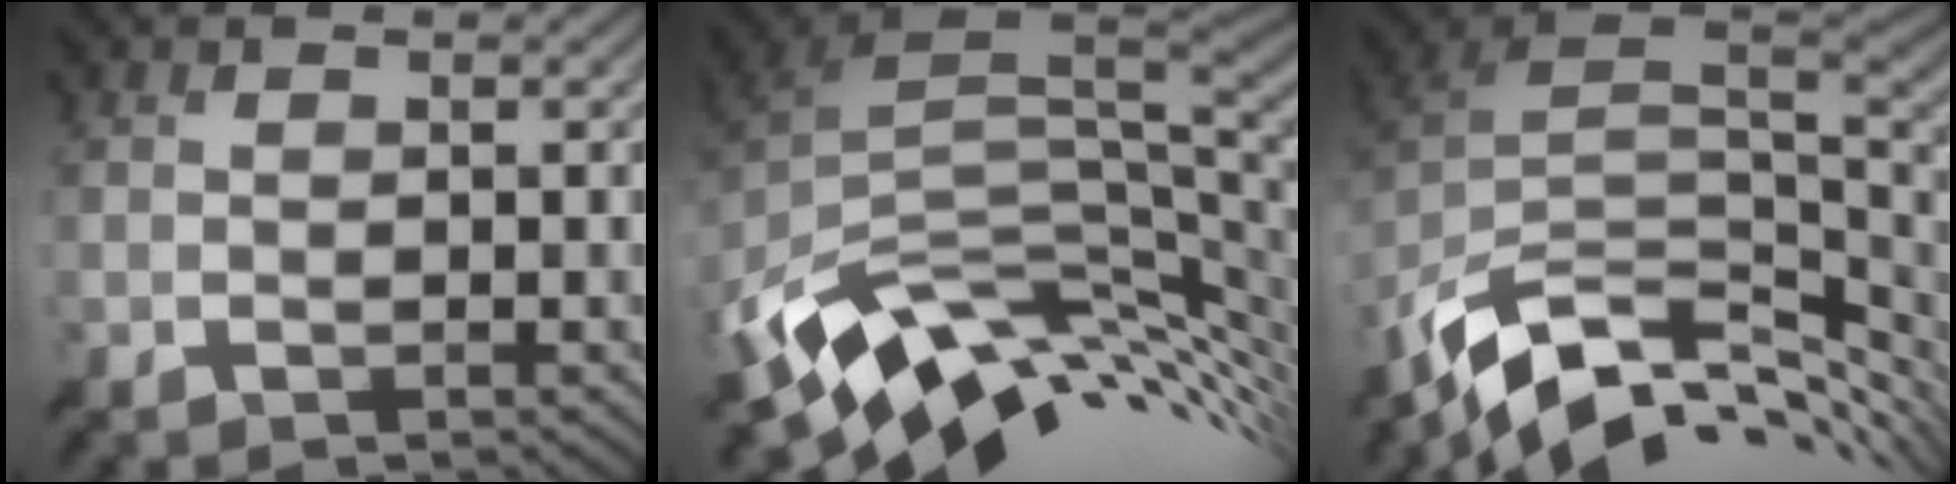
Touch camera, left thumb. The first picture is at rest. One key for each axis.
{"total": 14.5, "fx": -3.4, "fy": 8.9, "fz": 10.9, "tx": -0.238, "ty": -0.022, "tz": -0.049}
{"total": 12.8, "fx": -6.3, "fy": 7.1, "fz": 8.6, "tx": -0.203, "ty": -0.020, "tz": -0.106}